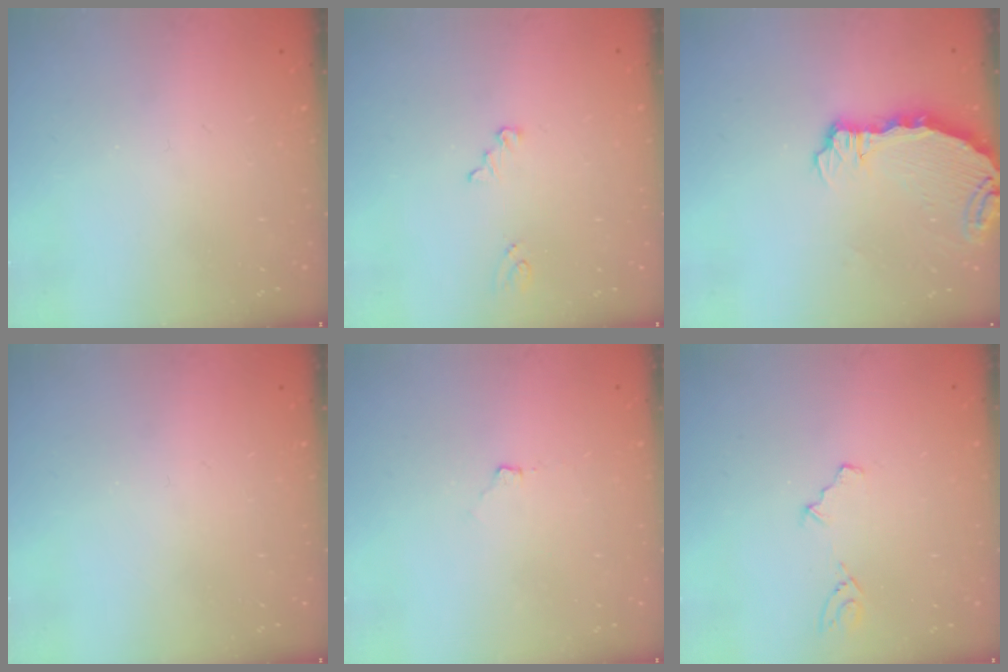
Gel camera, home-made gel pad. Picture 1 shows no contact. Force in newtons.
{"total": 2.6, "press": 2.5, "slide": 0.3}
{"total": 6.7, "press": 5.9, "slide": 3.1}
{"total": 0.0}
{"total": 2.9, "press": 2.8, "slide": 0.4}
{"total": 5.7, "press": 5.5, "slide": 1.6}